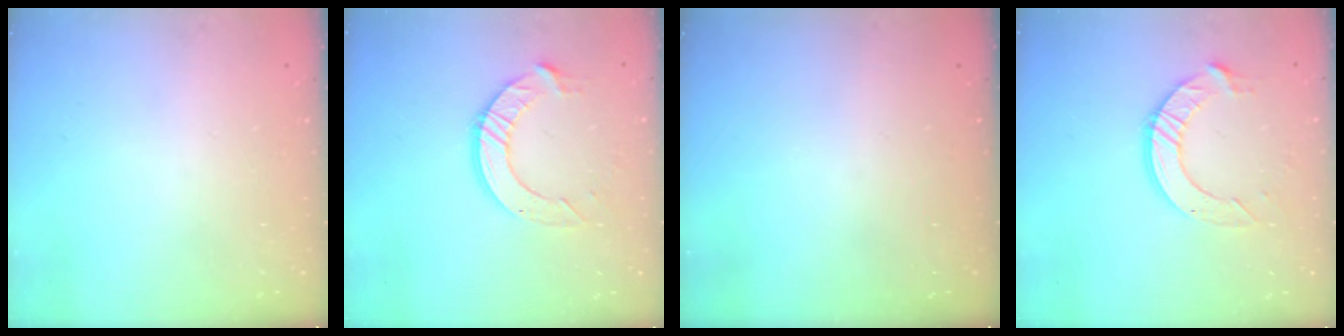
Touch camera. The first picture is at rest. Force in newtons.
{"total": 10.2, "press": 10.2, "slide": 1.0}
{"total": 0.0}
{"total": 10.2, "press": 10.2, "slide": 1.0}